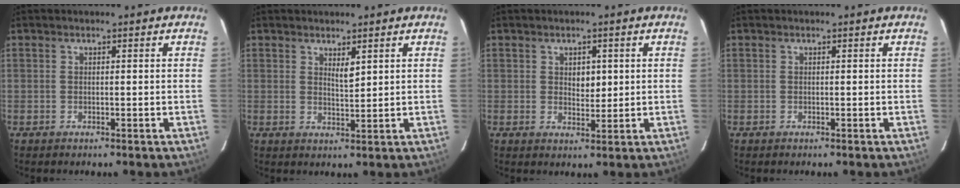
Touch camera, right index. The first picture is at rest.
{"total": 2.1, "force": [1.3, 0.4, 1.6], "torque": [-0.032, -0.007, 0.027]}
{"total": 2.9, "force": [0.8, 1.8, 2.2], "torque": [-0.028, -0.002, 0.014]}
{"total": 0.0}